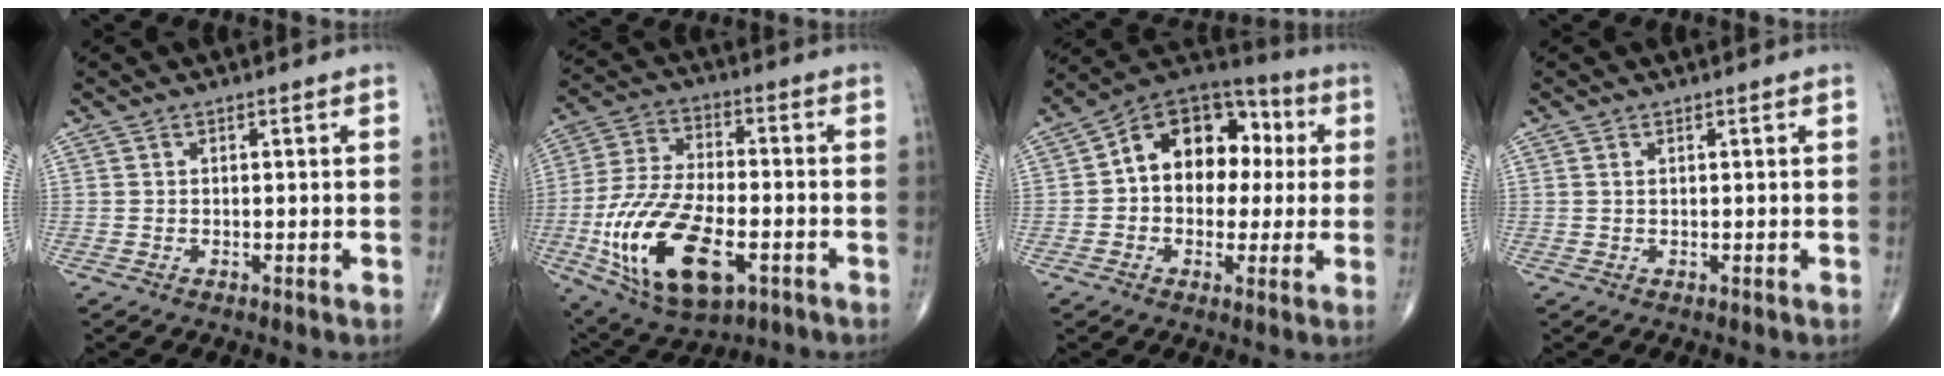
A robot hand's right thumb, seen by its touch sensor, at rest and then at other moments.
{"total": 20.4, "force": [-6.4, 10.4, 16.4], "torque": [-0.310, 0.010, -0.098]}
{"total": 16.3, "force": [1.9, 11.6, 11.2], "torque": [-0.118, 0.037, 0.017]}
{"total": 0.5, "force": [0.2, 0.3, 0.4], "torque": [-0.011, 0.004, 0.006]}